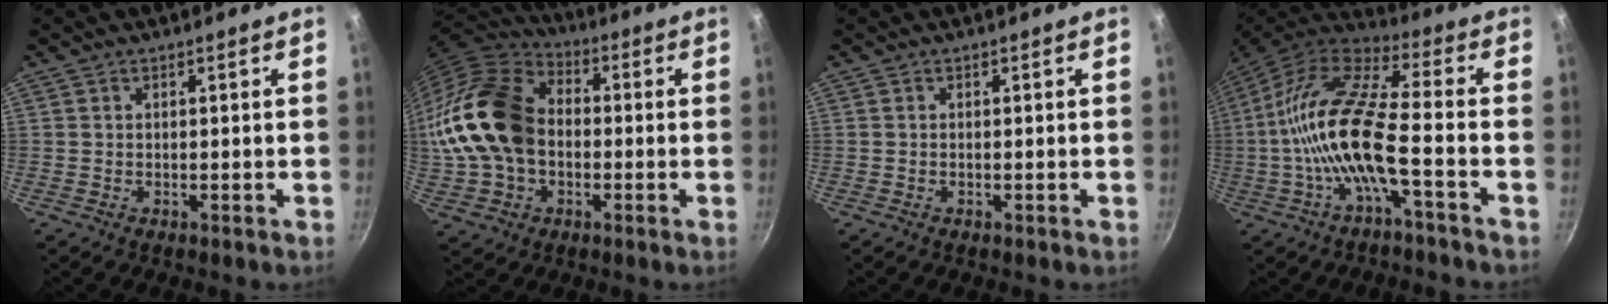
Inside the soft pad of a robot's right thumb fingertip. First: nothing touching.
{"total": 20.3, "force": [-0.5, 14.9, 13.7], "torque": [-0.262, 0.041, -0.013]}
{"total": 0.0}
{"total": 16.8, "force": [-3.9, 4.8, 15.6], "torque": [-0.304, 0.041, -0.088]}